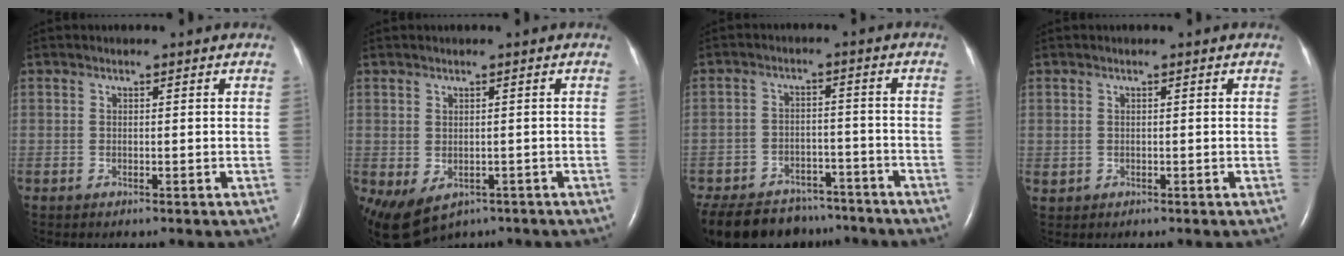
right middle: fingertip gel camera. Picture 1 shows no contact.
{"total": 7.5, "force": [-3.9, 4.8, 4.2], "torque": [-0.068, -0.002, -0.050]}
{"total": 18.1, "force": [-14.8, 8.3, 6.1], "torque": [-0.164, -0.013, -0.208]}
{"total": 0.6, "force": [0.1, 0.6, 0.2], "torque": [-0.001, 0.002, 0.006]}